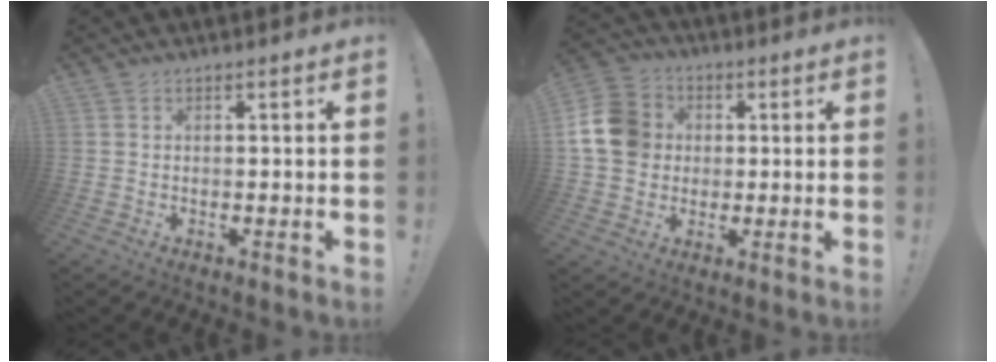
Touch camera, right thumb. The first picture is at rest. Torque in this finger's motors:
{"motor_torque": [0.49, 0.05, 0.82, 0.02, 0.35]}